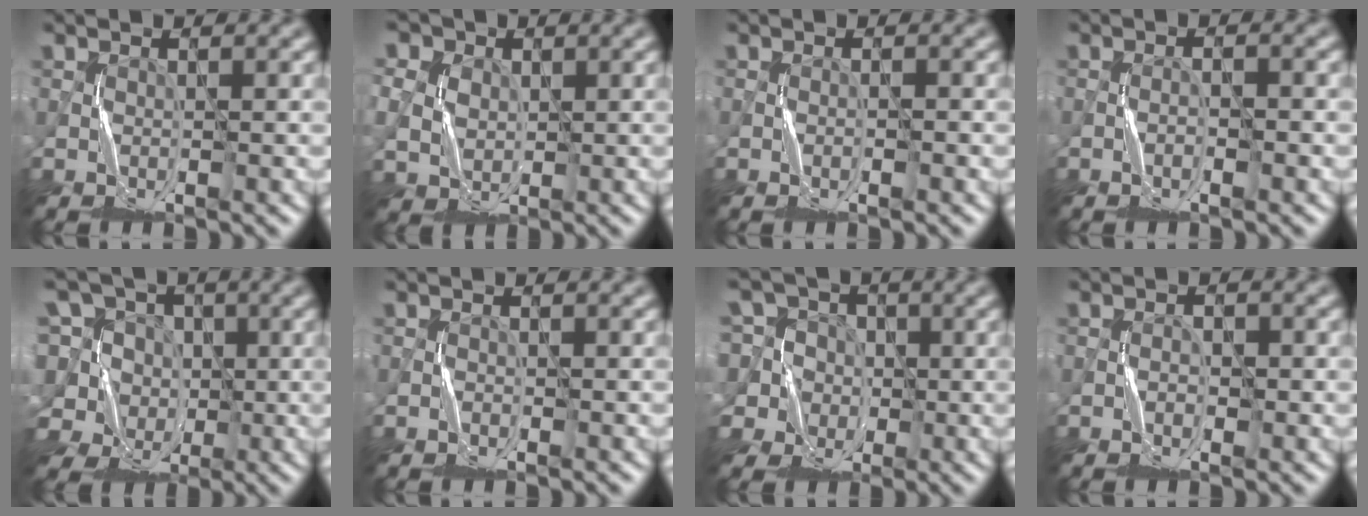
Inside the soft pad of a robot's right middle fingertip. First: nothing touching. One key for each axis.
{"total": 7.6, "fx": 3.0, "fy": 6.0, "fz": 3.6, "tx": -0.084, "ty": 0.030, "tz": 0.038}
{"total": 0.8, "fx": -0.5, "fy": 0.0, "fz": 0.6, "tx": -0.010, "ty": 0.001, "tz": -0.009}
{"total": 1.5, "fx": -1.0, "fy": 0.1, "fz": 1.1, "tx": -0.017, "ty": 0.009, "tz": -0.019}
{"total": 9.9, "fx": 1.3, "fy": 8.7, "fz": 4.5, "tx": -0.125, "ty": 0.046, "tz": -0.026}
{"total": 0.7, "fx": -0.7, "fy": 0.2, "fz": 0.1, "tx": -0.002, "ty": 0.003, "tz": -0.012}
{"total": 9.1, "fx": 3.1, "fy": 7.8, "fz": 3.5, "tx": -0.089, "ty": 0.042, "tz": 0.021}
{"total": 1.3, "fx": -0.8, "fy": 0.4, "fz": 0.9, "tx": -0.012, "ty": 0.007, "tz": -0.017}